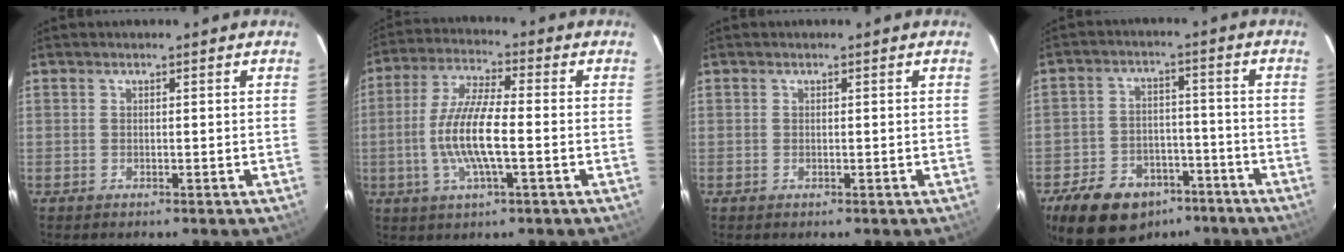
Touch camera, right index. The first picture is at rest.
{"total": 11.3, "force": [-2.2, 2.2, 10.9], "torque": [-0.223, -0.002, -0.044]}
{"total": 0.0}
{"total": 16.1, "force": [-10.7, 9.8, 6.9], "torque": [-0.167, 0.013, -0.151]}